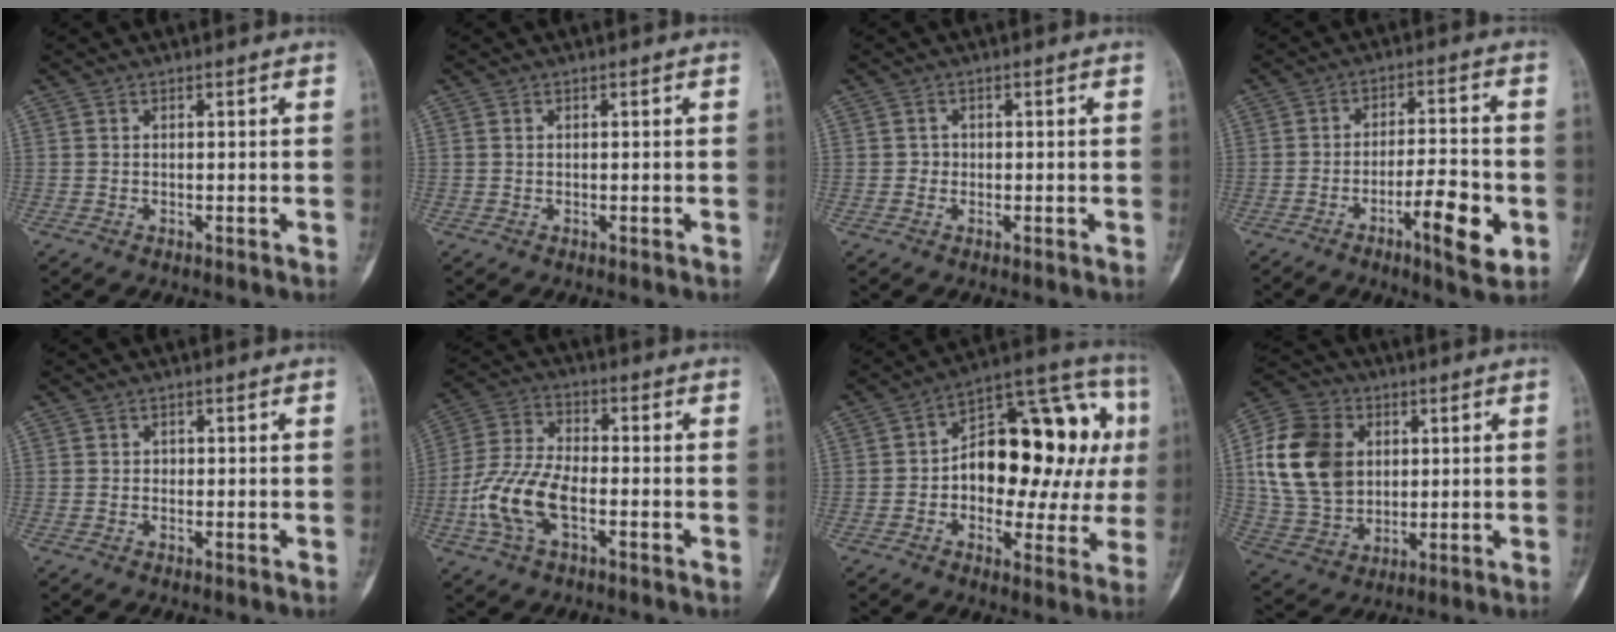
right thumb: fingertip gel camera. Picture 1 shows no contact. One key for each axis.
{"total": 0.0}
{"total": 1.0, "fx": -0.1, "fy": 1.0, "fz": 0.2, "tx": 0.004, "ty": 0.005, "tz": -0.003}
{"total": 10.4, "fx": -4.0, "fy": 2.7, "fz": 9.2, "tx": -0.142, "ty": 0.020, "tz": -0.062}
{"total": 0.6, "fx": -0.1, "fy": 0.5, "fz": 0.2, "tx": 0.000, "ty": 0.002, "tz": -0.002}
{"total": 11.8, "fx": -3.5, "fy": 5.9, "fz": 9.6, "tx": -0.208, "ty": 0.024, "tz": -0.072}
{"total": 24.3, "fx": 2.1, "fy": 12.7, "fz": 20.6, "tx": -0.246, "ty": 0.041, "tz": 0.026}
{"total": 17.4, "fx": 3.3, "fy": 13.4, "fz": 10.7, "tx": -0.189, "ty": 0.003, "tz": 0.065}